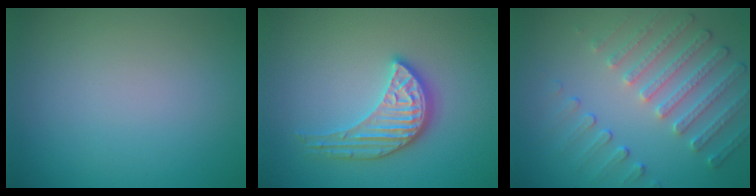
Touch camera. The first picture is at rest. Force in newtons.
{"total": 3.9, "press": 3.5, "slide": 1.6}
{"total": 4.9, "press": 3.7, "slide": 3.2}